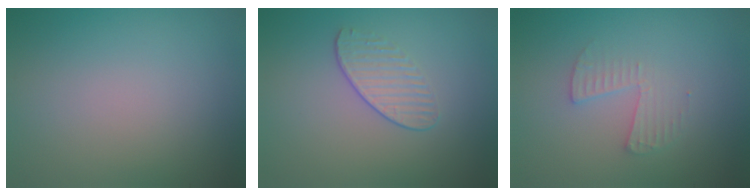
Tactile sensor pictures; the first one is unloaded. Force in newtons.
{"total": 1.8, "press": 1.3, "slide": 1.1}
{"total": 2.1, "press": 2.0, "slide": 0.1}